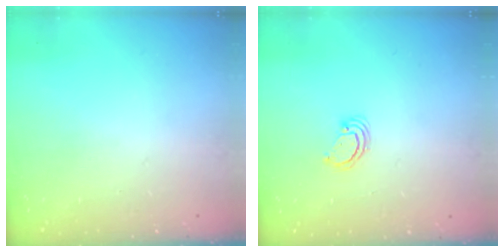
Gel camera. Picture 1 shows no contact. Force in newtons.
{"total": 2.3, "press": 2.3, "slide": 0.1}